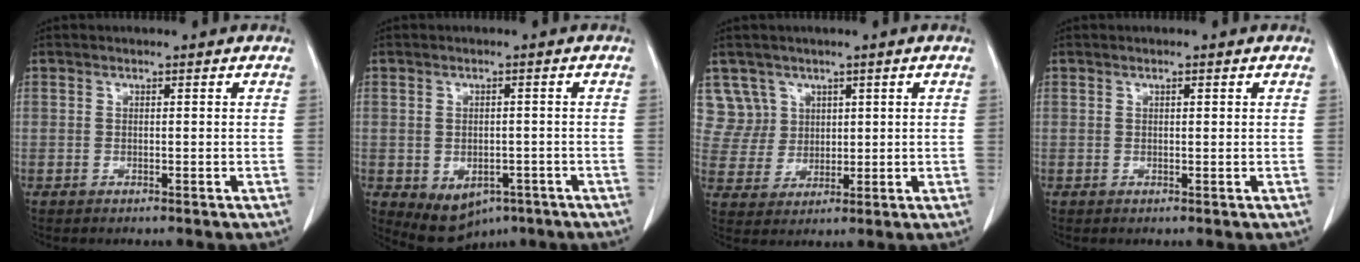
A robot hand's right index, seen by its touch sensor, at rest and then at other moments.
{"total": 7.0, "force": [-3.5, 4.8, 3.6], "torque": [-0.053, 0.002, -0.038]}
{"total": 6.0, "force": [3.1, 5.2, -0.5], "torque": [0.016, 0.013, 0.072]}
{"total": 0.6, "force": [0.3, 0.1, 0.5], "torque": [-0.012, -0.001, 0.005]}